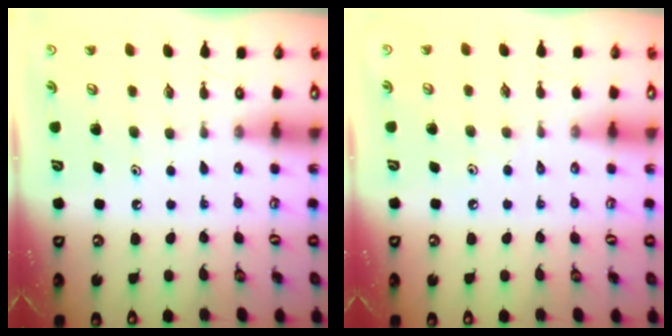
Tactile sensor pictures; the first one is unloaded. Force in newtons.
{"total": 3.3, "press": 3.2, "slide": 0.4}